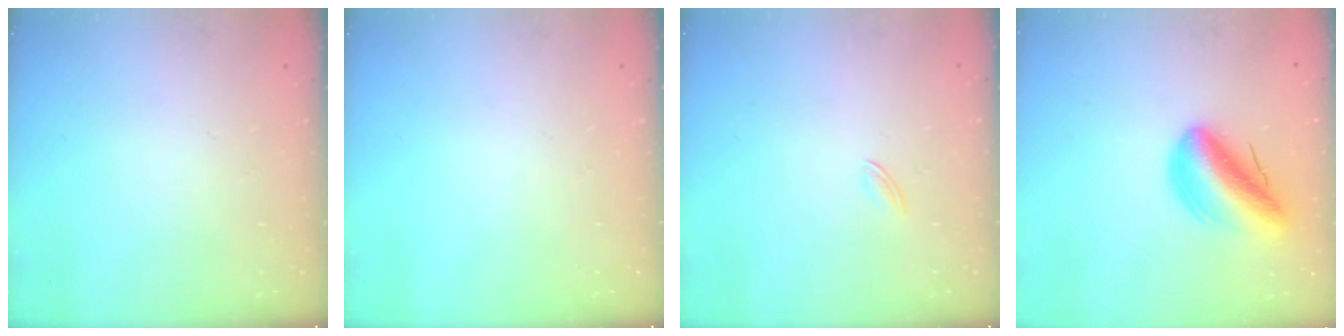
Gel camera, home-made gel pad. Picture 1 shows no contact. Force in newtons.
{"total": 0.0}
{"total": 1.7, "press": 1.7, "slide": 0.5}
{"total": 13.5, "press": 13.3, "slide": 2.5}